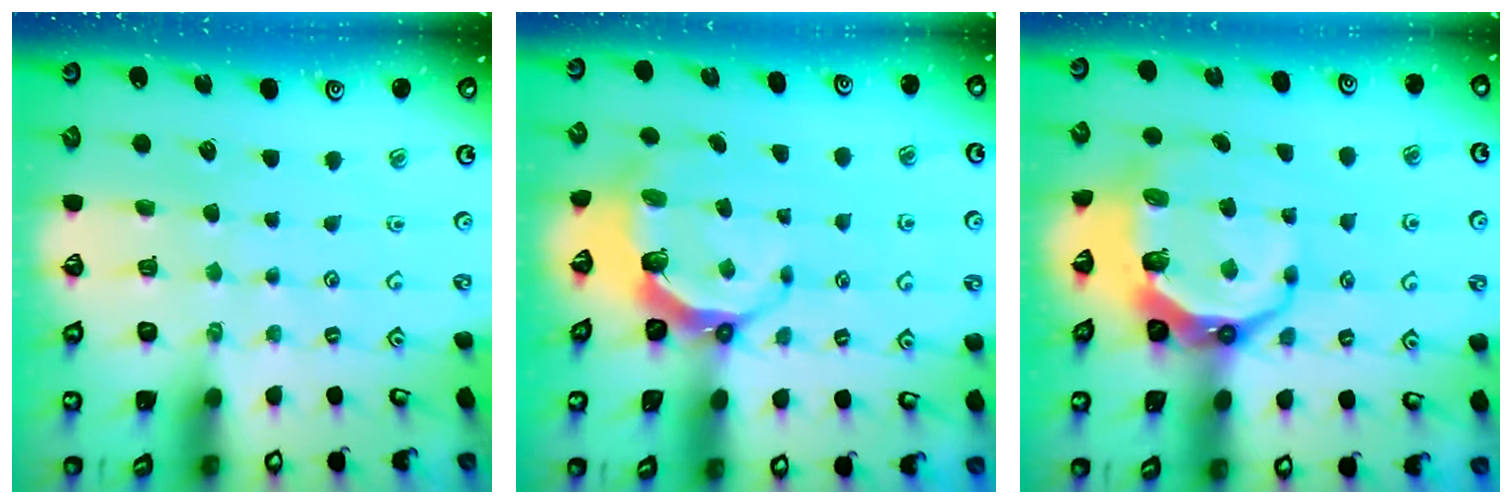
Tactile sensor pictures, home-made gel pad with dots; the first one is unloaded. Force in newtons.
{"total": 6.8, "press": 5.4, "slide": 4.1}
{"total": 11.3, "press": 10.3, "slide": 4.5}